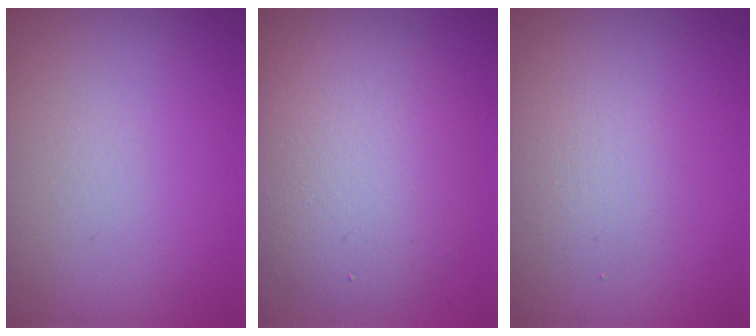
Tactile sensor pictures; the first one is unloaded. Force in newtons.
{"total": 6.1, "press": 6.1, "slide": 0.4}
{"total": 1.8, "press": 1.8, "slide": 0.1}